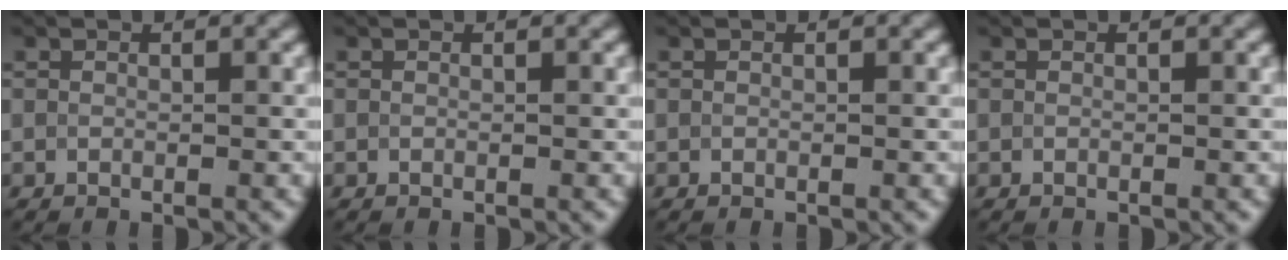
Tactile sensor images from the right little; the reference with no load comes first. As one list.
[{"total": 0.0}, {"total": 0.0}, {"total": 0.0}]